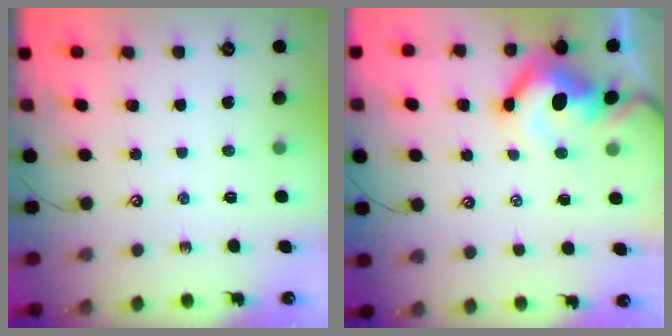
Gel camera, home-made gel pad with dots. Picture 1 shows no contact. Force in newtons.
{"total": 9.8, "press": 9.7, "slide": 1.6}